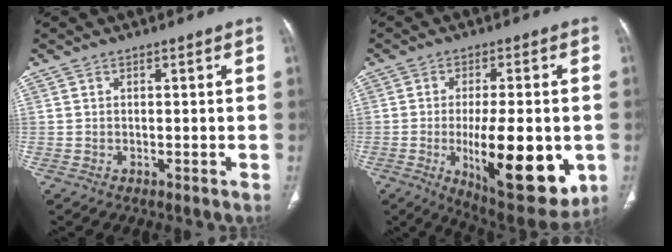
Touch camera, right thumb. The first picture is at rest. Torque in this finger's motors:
{"motor_torque": [2.00, 2.61, 1.25, -1.17, 0.38]}